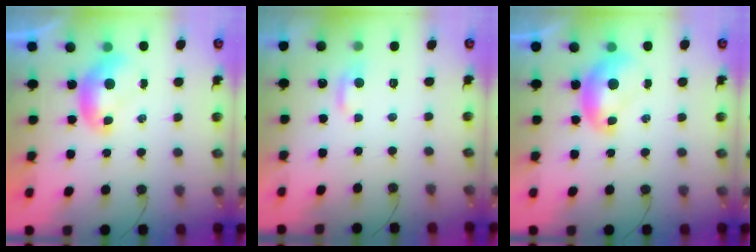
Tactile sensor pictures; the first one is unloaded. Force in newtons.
{"total": 0.0}
{"total": 2.0, "press": 1.8, "slide": 0.8}